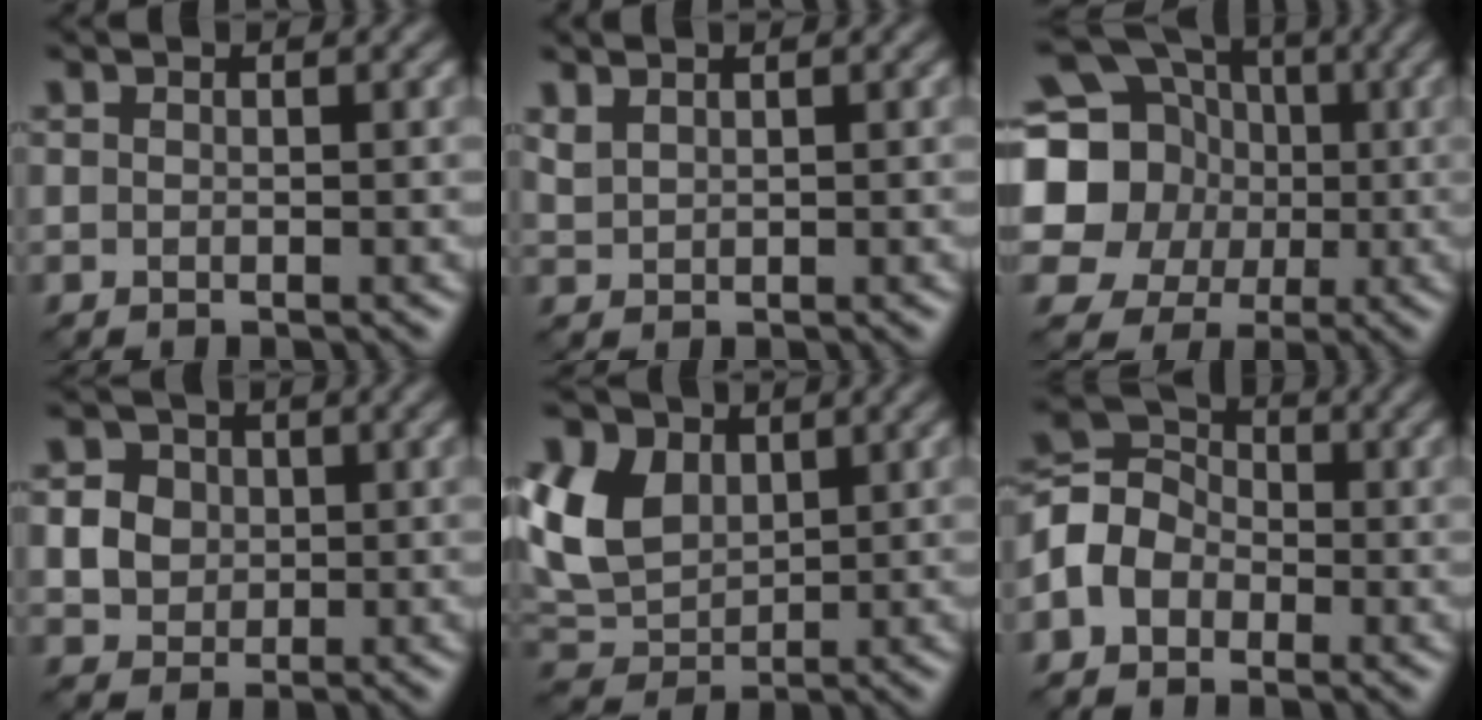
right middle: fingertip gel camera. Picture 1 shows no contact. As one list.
[{"total": 1.1, "force": [0.9, 0.4, 0.3], "torque": [-0.014, -0.001, 0.027]}, {"total": 15.8, "force": [1.8, 14.4, 6.1], "torque": [-0.153, 0.035, -0.010]}, {"total": 2.8, "force": [0.2, 2.6, 0.9], "torque": [-0.019, 0.000, 0.006]}, {"total": 7.5, "force": [2.7, 5.3, 4.6], "torque": [-0.131, 0.021, 0.048]}, {"total": 4.4, "force": [-1.3, 3.7, 2.1], "torque": [-0.041, 0.013, -0.039]}]